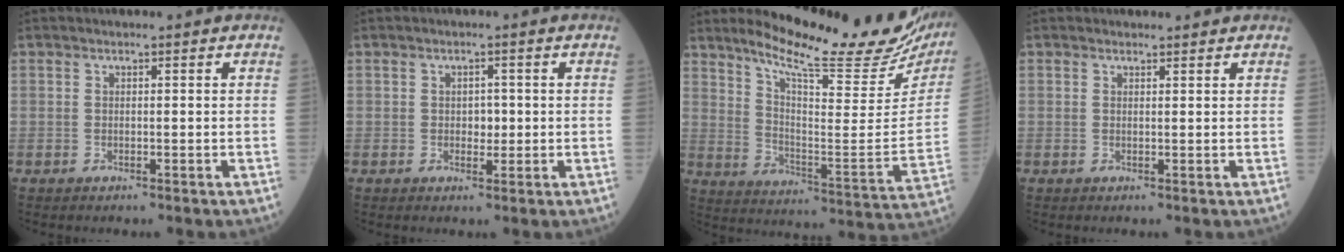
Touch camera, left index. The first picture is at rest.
{"total": 1.9, "force": [0.0, 1.3, 1.4], "torque": [-0.017, 0.002, 0.000]}
{"total": 23.8, "force": [20.7, 3.2, 11.3], "torque": [-0.179, -0.071, 0.279]}
{"total": 0.8, "force": [0.8, 0.3, 0.0], "torque": [-0.008, -0.001, 0.011]}